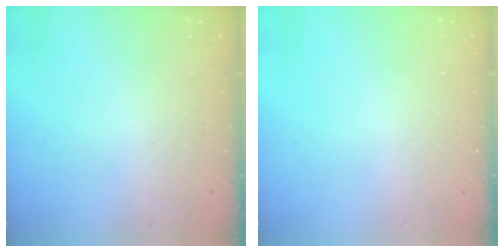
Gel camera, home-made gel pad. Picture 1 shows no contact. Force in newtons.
{"total": 0.0}